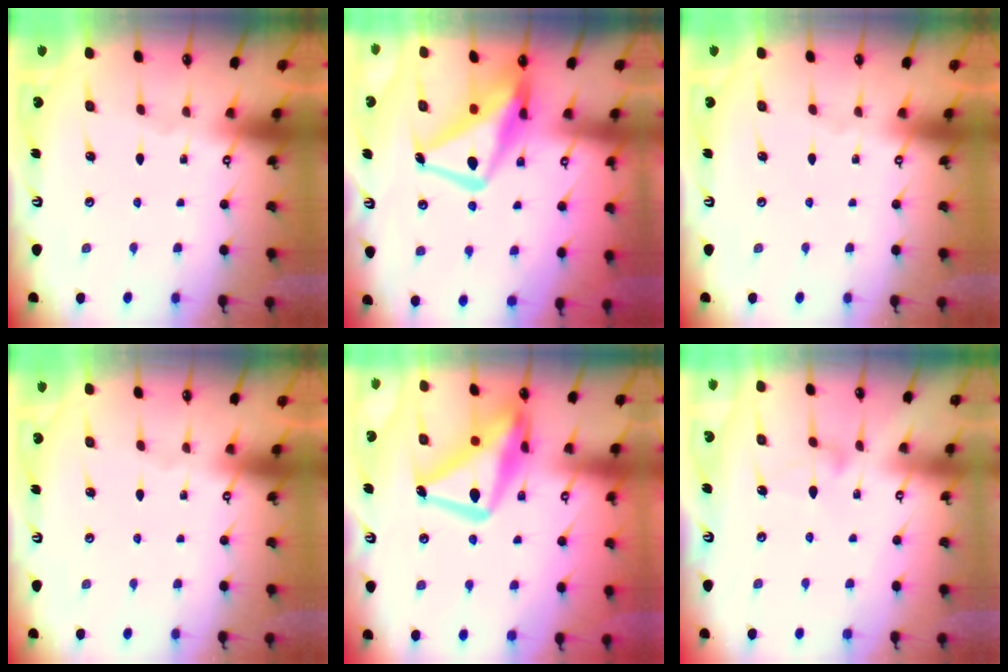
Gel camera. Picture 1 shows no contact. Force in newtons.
{"total": 14.0, "press": 13.9, "slide": 1.6}
{"total": 0.0}
{"total": 0.0}
{"total": 19.3, "press": 19.2, "slide": 2.0}
{"total": 5.2, "press": 5.2, "slide": 0.2}